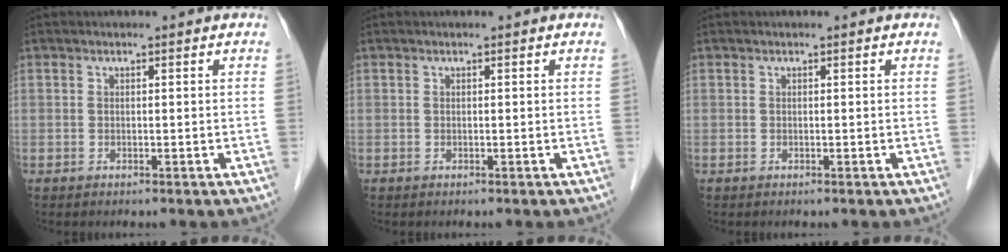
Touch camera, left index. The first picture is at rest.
{"total": 0.0}
{"total": 0.0}